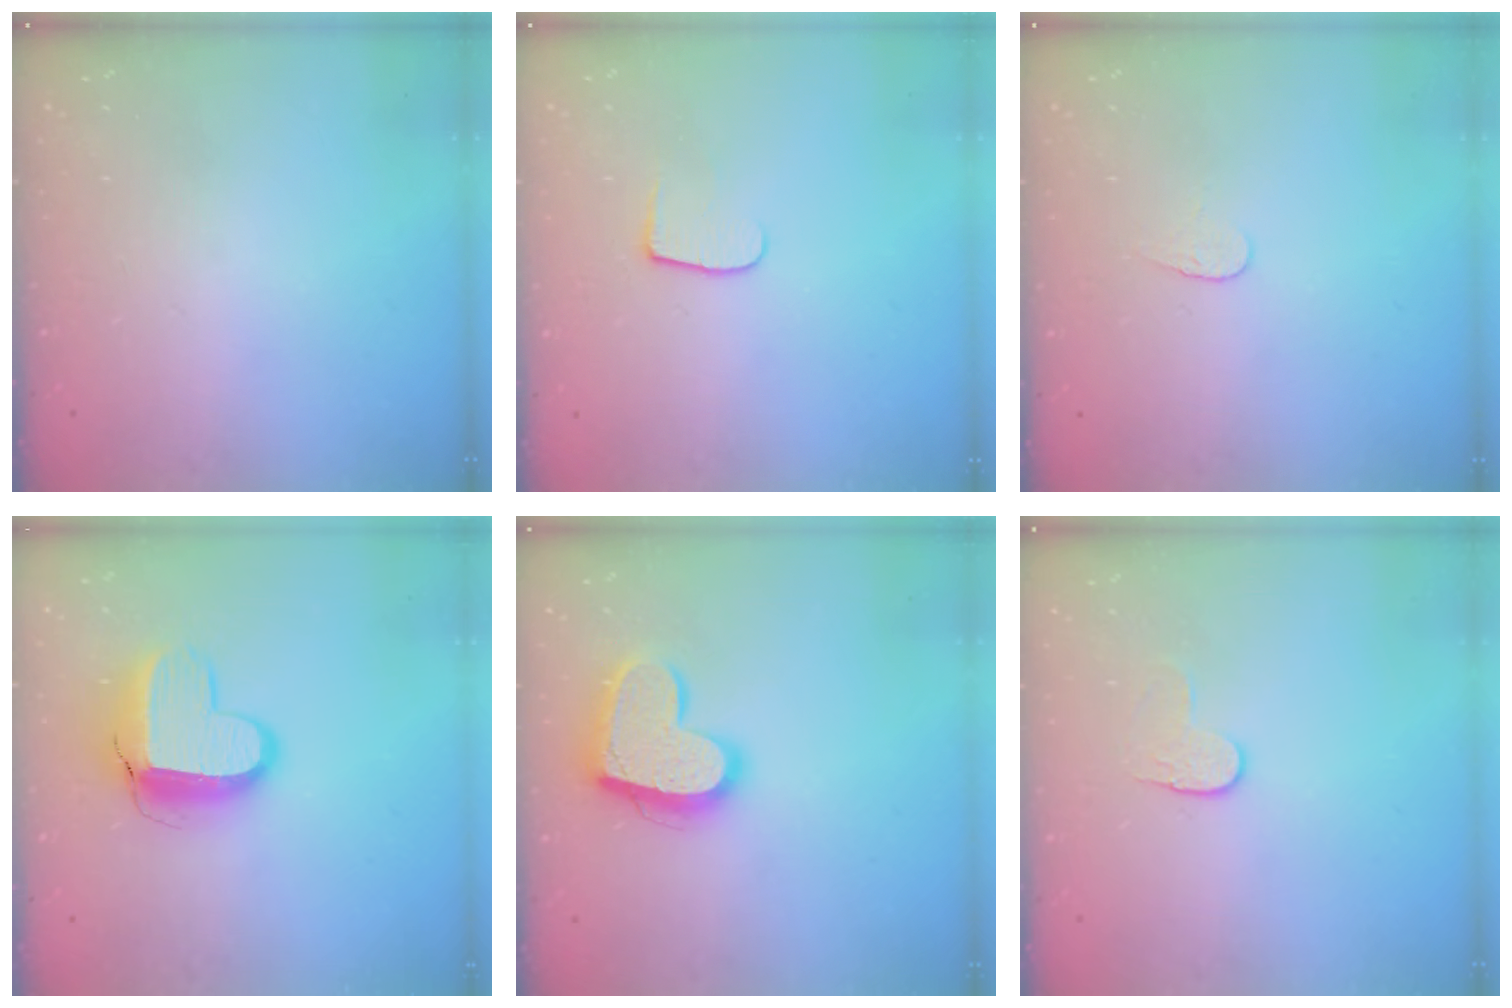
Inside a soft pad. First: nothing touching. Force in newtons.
{"total": 6.1, "press": 6.0, "slide": 0.6}
{"total": 4.3, "press": 4.3, "slide": 0.3}
{"total": 12.8, "press": 12.8, "slide": 1.0}
{"total": 15.9, "press": 15.9, "slide": 0.9}
{"total": 5.3, "press": 5.3, "slide": 0.5}